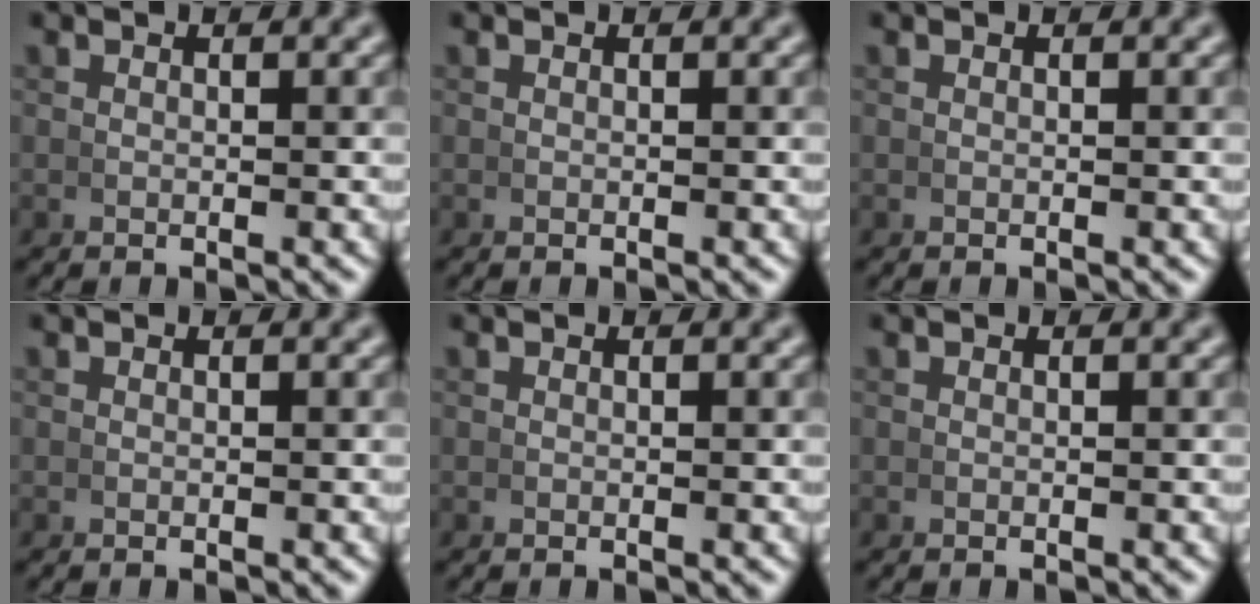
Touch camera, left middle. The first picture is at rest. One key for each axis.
{"total": 0.0}
{"total": 0.0}
{"total": 0.0}
{"total": 0.0}
{"total": 0.0}